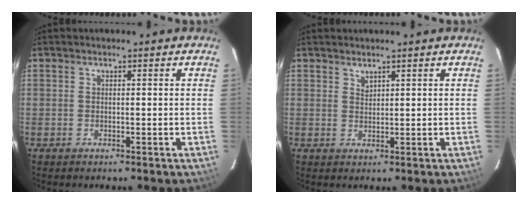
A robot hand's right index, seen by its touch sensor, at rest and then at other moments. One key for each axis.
{"total": 1.2, "fx": 1.2, "fy": 0.4, "fz": 0.3, "tx": -0.002, "ty": 0.001, "tz": 0.022}